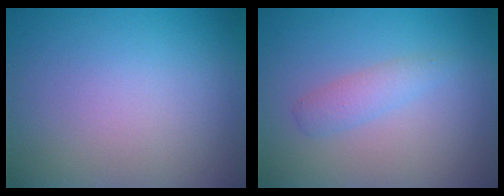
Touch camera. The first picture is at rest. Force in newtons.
{"total": 1.7, "press": 1.7, "slide": 0.0}